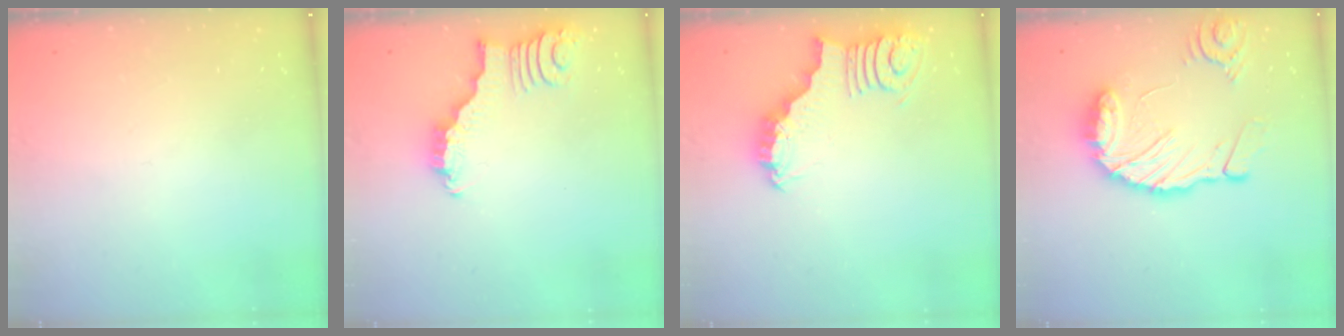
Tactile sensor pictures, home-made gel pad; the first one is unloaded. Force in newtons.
{"total": 2.9, "press": 2.9, "slide": 0.4}
{"total": 3.0, "press": 3.0, "slide": 0.3}
{"total": 15.8, "press": 15.7, "slide": 1.8}